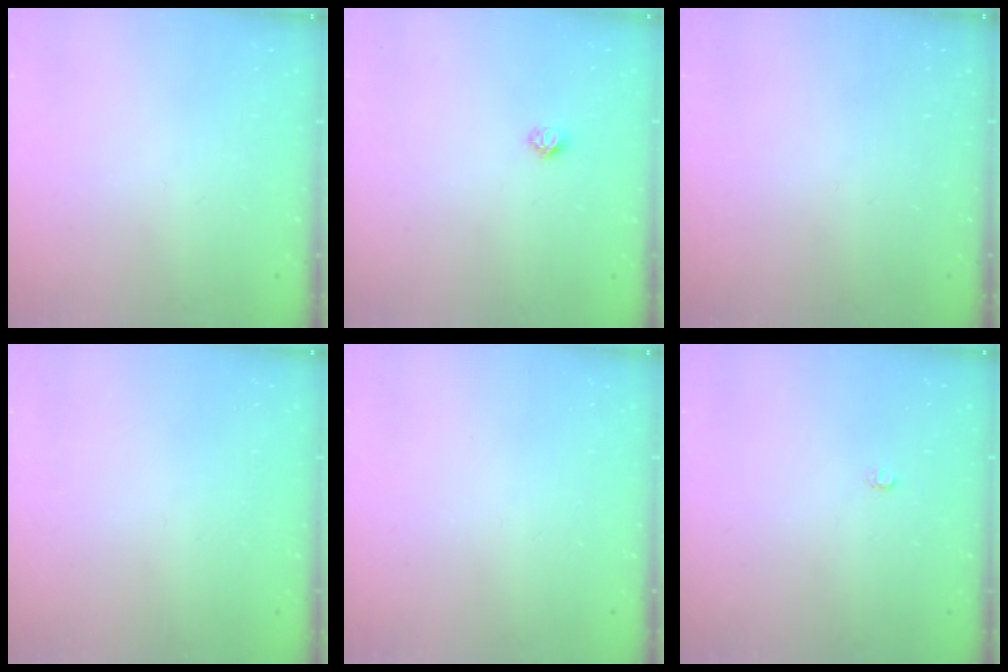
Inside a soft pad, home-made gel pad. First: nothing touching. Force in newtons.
{"total": 4.5, "press": 4.4, "slide": 0.5}
{"total": 0.0}
{"total": 0.9, "press": 0.9, "slide": 0.1}
{"total": 0.0}
{"total": 2.6, "press": 2.6, "slide": 0.3}